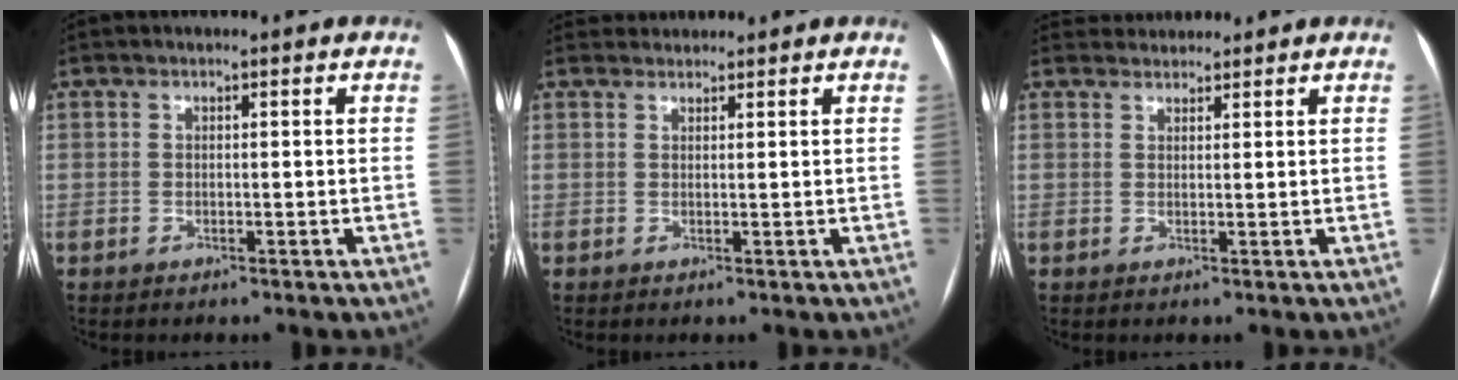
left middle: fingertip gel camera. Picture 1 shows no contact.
{"total": 1.9, "force": [1.8, 0.4, -0.4], "torque": [0.002, 0.020, 0.033]}
{"total": 2.6, "force": [2.5, 0.6, -0.4], "torque": [0.004, 0.024, 0.043]}